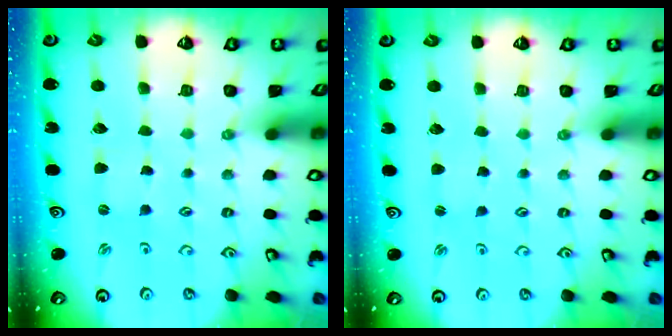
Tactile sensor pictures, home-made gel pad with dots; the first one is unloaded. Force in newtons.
{"total": 1.5, "press": 1.4, "slide": 0.2}